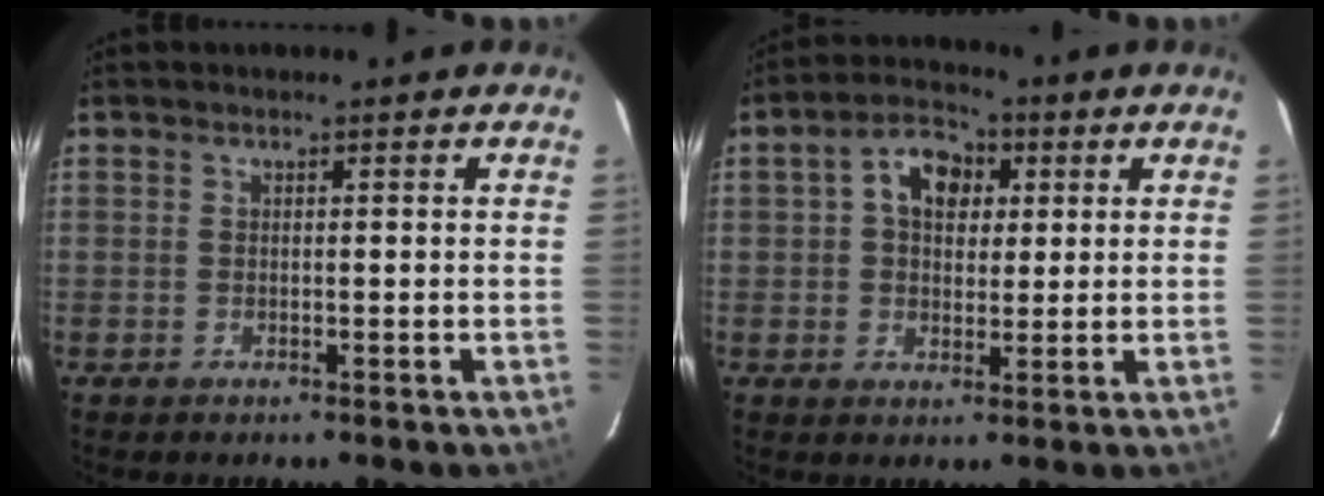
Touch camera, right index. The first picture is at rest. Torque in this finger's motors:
{"motor_torque": [0.41, 0.23, 0.36, 0.08]}